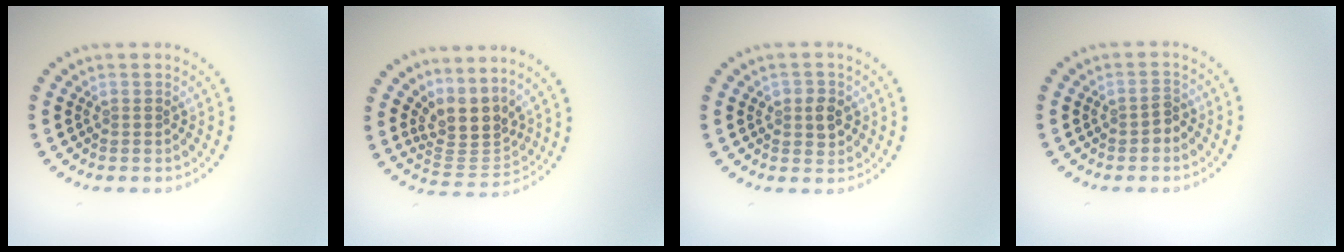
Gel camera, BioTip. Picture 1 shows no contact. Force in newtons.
{"total": 3.9, "press": 2.8, "slide": 2.6}
{"total": 2.0, "press": 1.9, "slide": 0.4}
{"total": 1.2, "press": 1.2, "slide": 0.3}